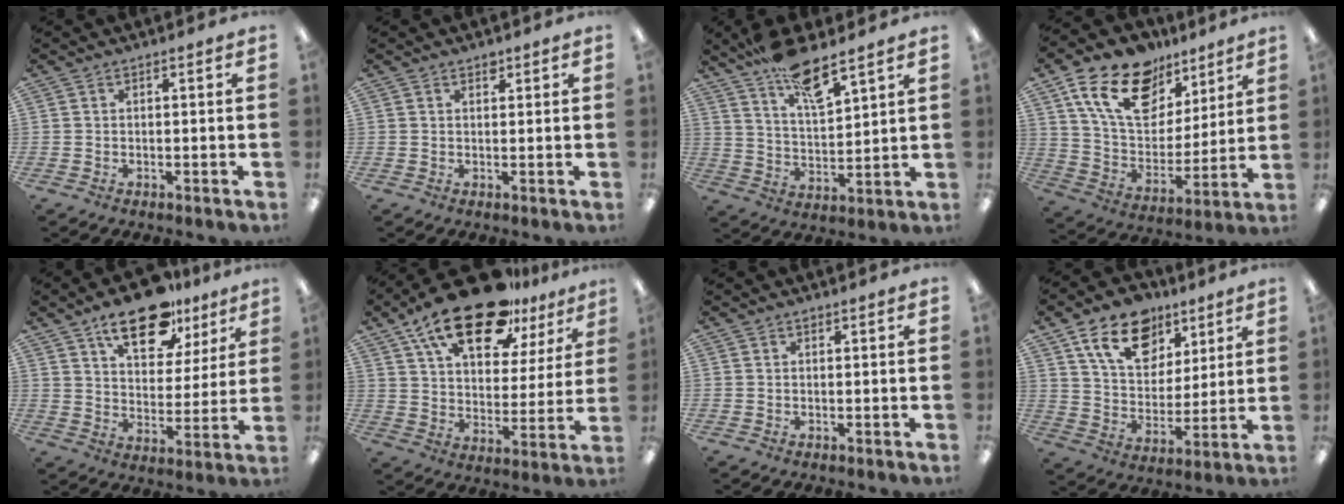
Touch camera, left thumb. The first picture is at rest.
{"total": 1.5, "force": [1.1, 0.9, 0.5], "torque": [-0.003, -0.002, 0.019]}
{"total": 12.4, "force": [9.5, 3.5, 7.2], "torque": [-0.122, -0.055, 0.167]}
{"total": 19.3, "force": [11.5, 11.7, 10.2], "torque": [-0.190, -0.041, 0.208]}
{"total": 16.9, "force": [11.6, 8.1, 9.2], "torque": [-0.134, -0.056, 0.198]}
{"total": 21.2, "force": [14.8, 8.6, 12.4], "torque": [-0.216, -0.078, 0.257]}
{"total": 0.6, "force": [0.4, 0.4, 0.3], "torque": [-0.006, 0.003, 0.006]}
{"total": 15.9, "force": [9.1, 10.5, 7.6], "torque": [-0.127, -0.032, 0.169]}